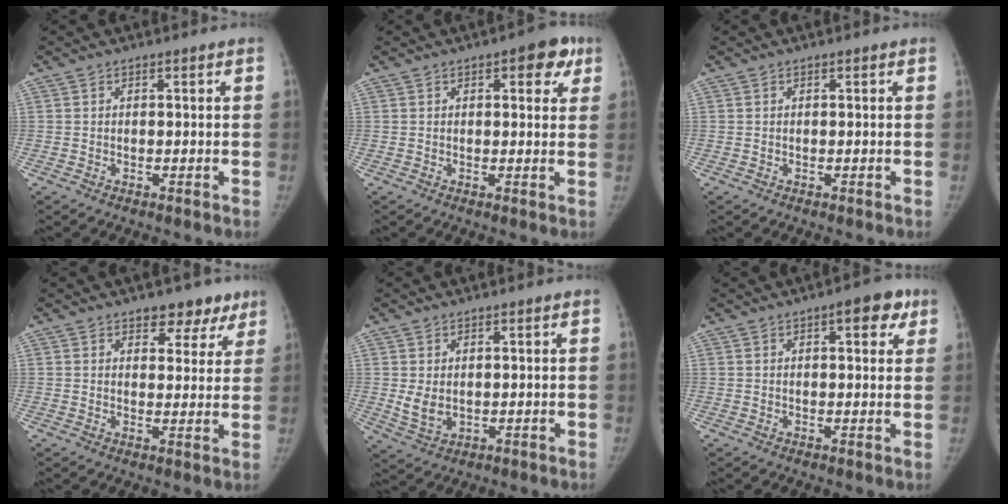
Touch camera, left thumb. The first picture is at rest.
{"total": 5.9, "force": [2.8, 2.8, 4.4], "torque": [-0.022, -0.004, 0.026]}
{"total": 0.0}
{"total": 6.5, "force": [4.5, 4.0, 2.4], "torque": [0.016, -0.019, 0.060]}
{"total": 4.0, "force": [0.4, 2.8, 2.8], "torque": [-0.042, -0.012, 0.020]}
{"total": 5.8, "force": [2.8, 2.5, 4.5], "torque": [-0.032, -0.004, 0.028]}